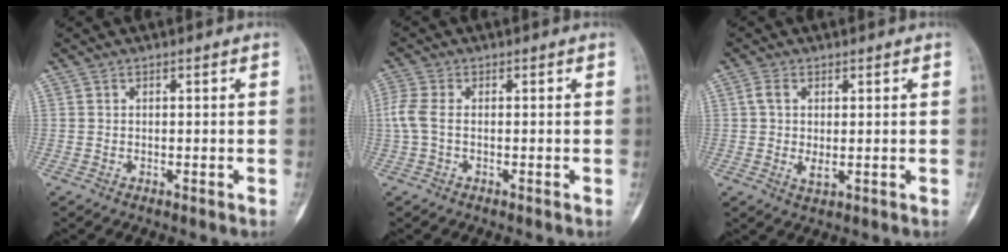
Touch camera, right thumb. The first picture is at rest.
{"total": 4.3, "force": [-0.3, 2.2, 3.7], "torque": [-0.099, 0.003, -0.015]}
{"total": 3.8, "force": [0.4, 2.0, 3.2], "torque": [-0.069, -0.002, 0.009]}